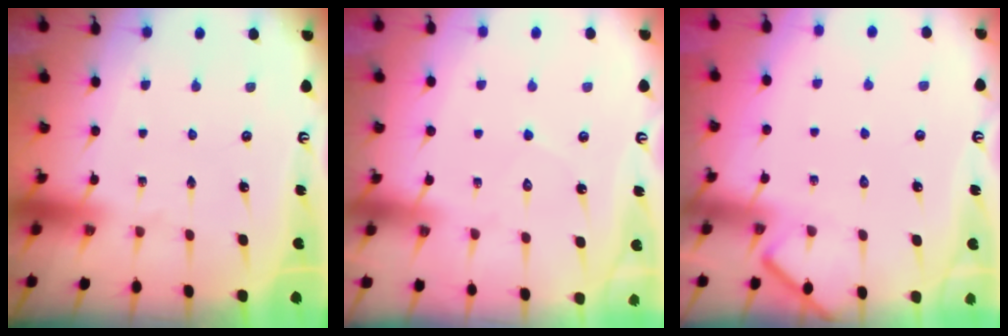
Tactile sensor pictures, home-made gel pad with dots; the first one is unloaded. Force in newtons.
{"total": 4.5, "press": 4.5, "slide": 0.4}
{"total": 4.1, "press": 4.1, "slide": 0.5}